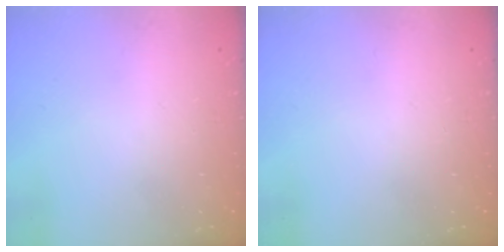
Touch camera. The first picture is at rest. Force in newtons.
{"total": 0.0}